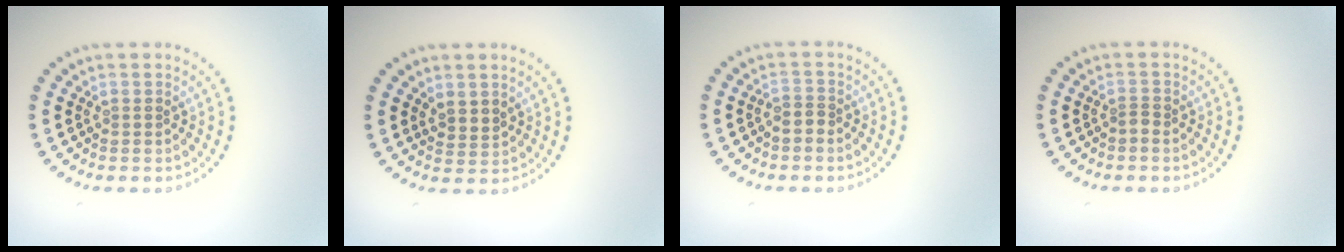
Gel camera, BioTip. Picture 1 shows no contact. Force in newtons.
{"total": 1.7, "press": 1.3, "slide": 1.1}
{"total": 1.6, "press": 1.2, "slide": 1.0}
{"total": 0.9, "press": 0.5, "slide": 0.7}